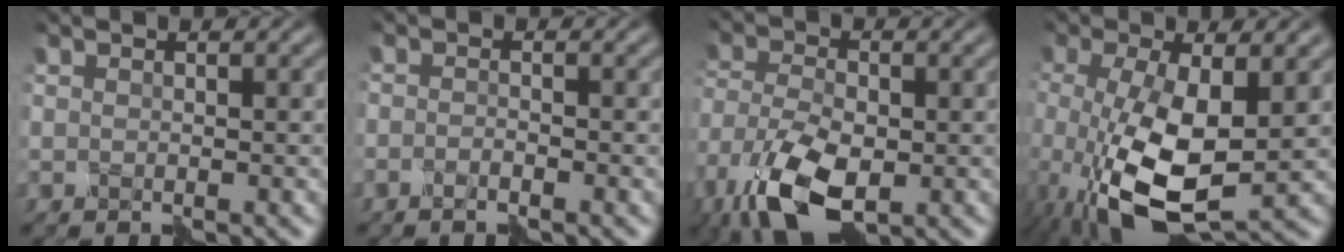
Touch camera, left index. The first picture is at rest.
{"total": 1.6, "force": [-1.4, 0.0, 0.7], "torque": [-0.011, -0.001, -0.028]}
{"total": 8.9, "force": [-4.7, 4.3, 6.2], "torque": [-0.152, -0.011, -0.095]}
{"total": 9.8, "force": [-2.3, 3.9, 8.7], "torque": [-0.182, -0.022, -0.032]}